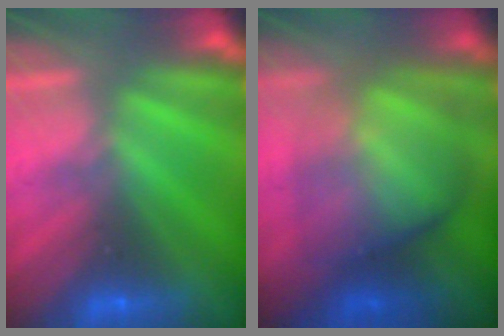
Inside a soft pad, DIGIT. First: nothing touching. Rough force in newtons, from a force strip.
{"total": 7.3}